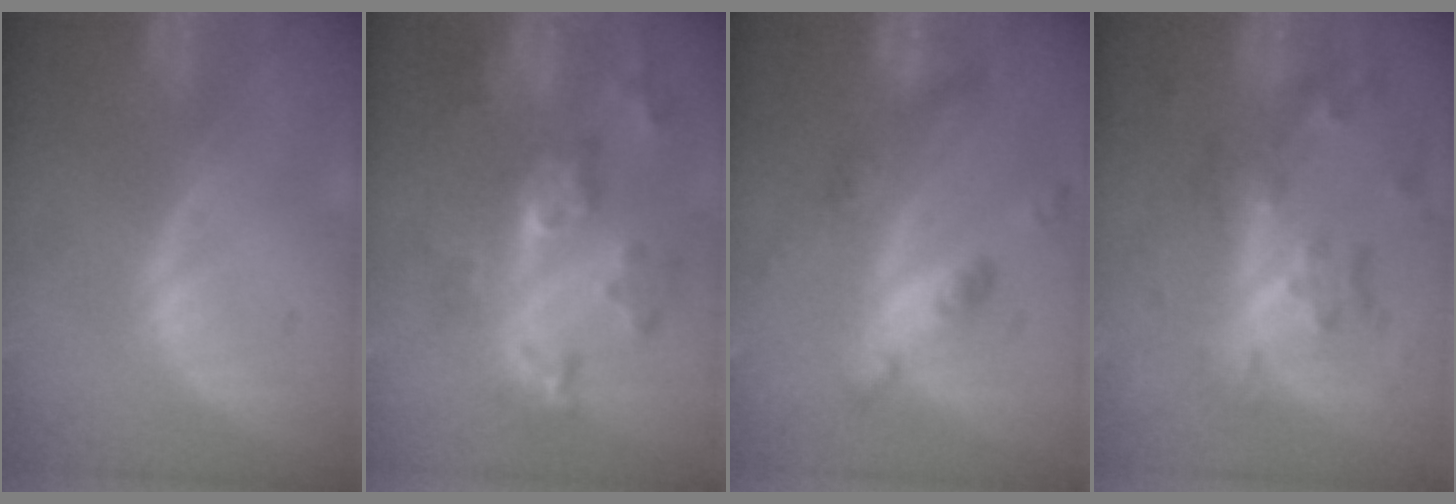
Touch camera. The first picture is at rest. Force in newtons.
{"total": 8.8, "press": 7.9, "slide": 3.8}
{"total": 6.1, "press": 5.4, "slide": 2.9}
{"total": 8.3, "press": 7.3, "slide": 4.1}